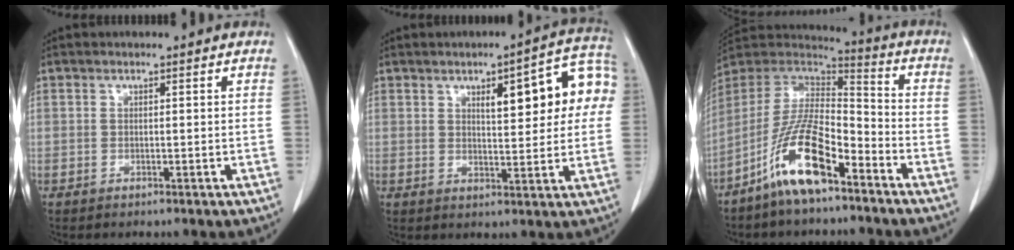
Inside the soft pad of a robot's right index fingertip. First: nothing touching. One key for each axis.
{"total": 12.0, "fx": 3.2, "fy": 3.4, "fz": 11.0, "tx": -0.136, "ty": 0.033, "tz": 0.040}
{"total": 13.4, "fx": -8.4, "fy": 3.6, "fz": 9.8, "tx": -0.195, "ty": 0.007, "tz": -0.156}